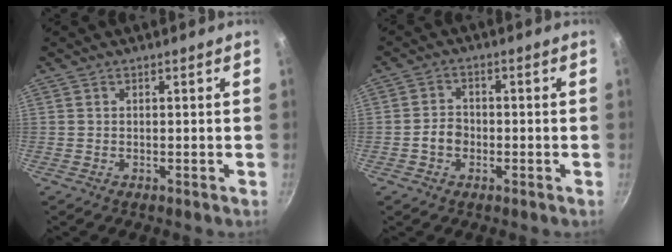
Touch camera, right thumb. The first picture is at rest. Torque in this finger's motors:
{"motor_torque": [0.60, 0.82, 0.40, 0.17, -0.01]}